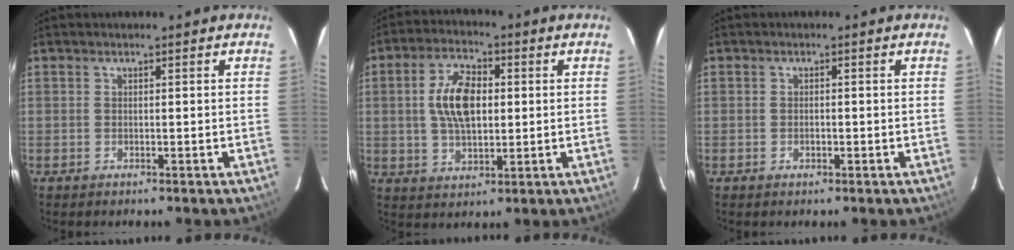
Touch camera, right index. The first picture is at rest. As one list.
[{"total": 9.9, "force": [1.1, 5.4, 8.2], "torque": [-0.156, 0.013, 0.023]}, {"total": 1.2, "force": [-0.5, 0.9, 0.6], "torque": [-0.010, 0.002, -0.008]}]